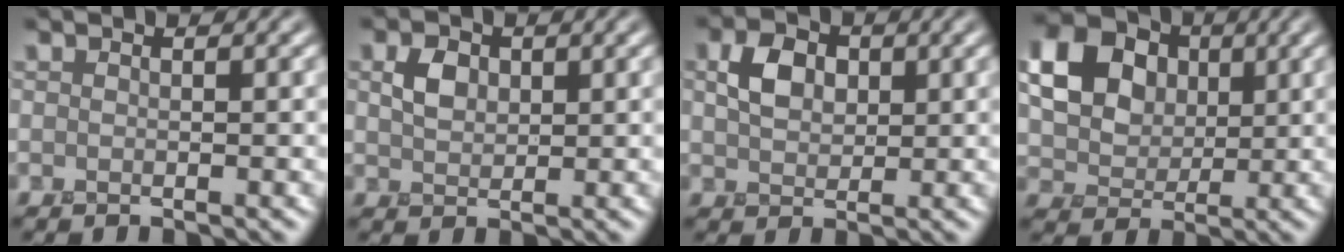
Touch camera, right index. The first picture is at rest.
{"total": 2.2, "force": [0.4, 1.7, 1.3], "torque": [-0.032, 0.000, 0.005]}
{"total": 3.2, "force": [0.6, 2.4, 2.0], "torque": [-0.046, 0.003, 0.005]}
{"total": 15.7, "force": [4.7, 13.0, 7.3], "torque": [-0.176, 0.030, 0.068]}